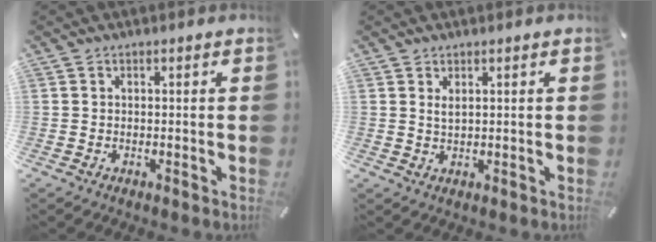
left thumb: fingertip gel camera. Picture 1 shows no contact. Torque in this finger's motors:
{"motor_torque": [0.17, -0.26, 0.16, -0.17, 0.08]}